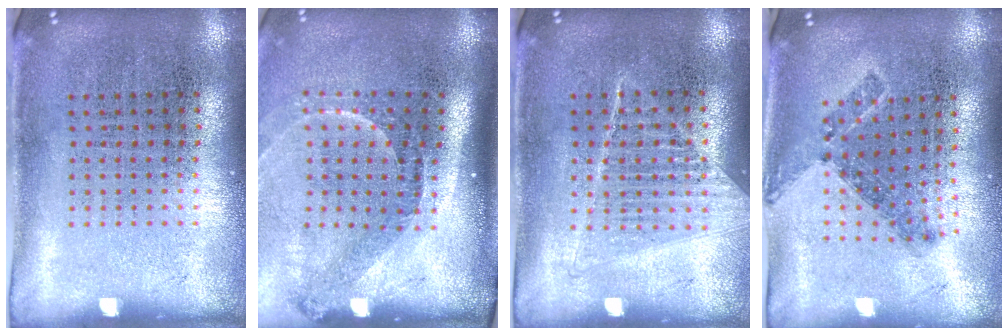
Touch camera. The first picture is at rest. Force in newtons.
{"total": 2.0, "press": 1.4, "slide": 1.5}
{"total": 1.1, "press": 1.0, "slide": 0.3}
{"total": 0.9, "press": 0.8, "slide": 0.4}